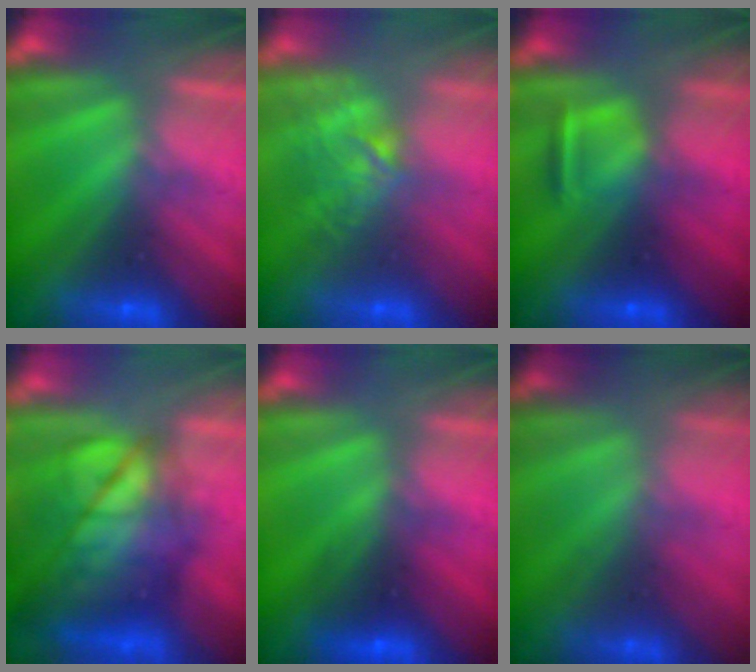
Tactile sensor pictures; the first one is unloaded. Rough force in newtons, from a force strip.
{"total": 2.7}
{"total": 2.9}
{"total": 9.5}
{"total": 2.7}
{"total": 1.6}